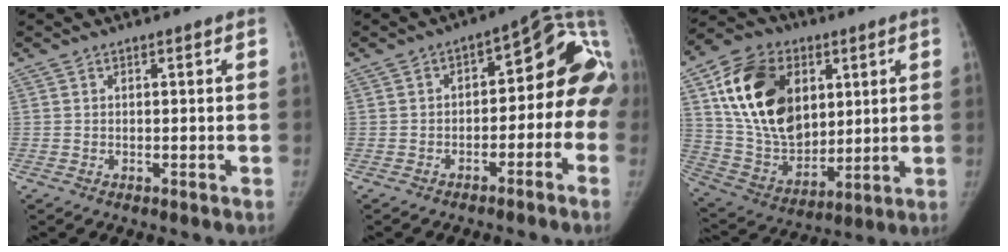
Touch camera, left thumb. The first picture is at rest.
{"total": 15.0, "force": [-4.0, 8.3, 11.8], "torque": [-0.122, 0.074, -0.057]}
{"total": 22.8, "force": [6.8, 15.9, 14.8], "torque": [-0.245, -0.021, 0.130]}